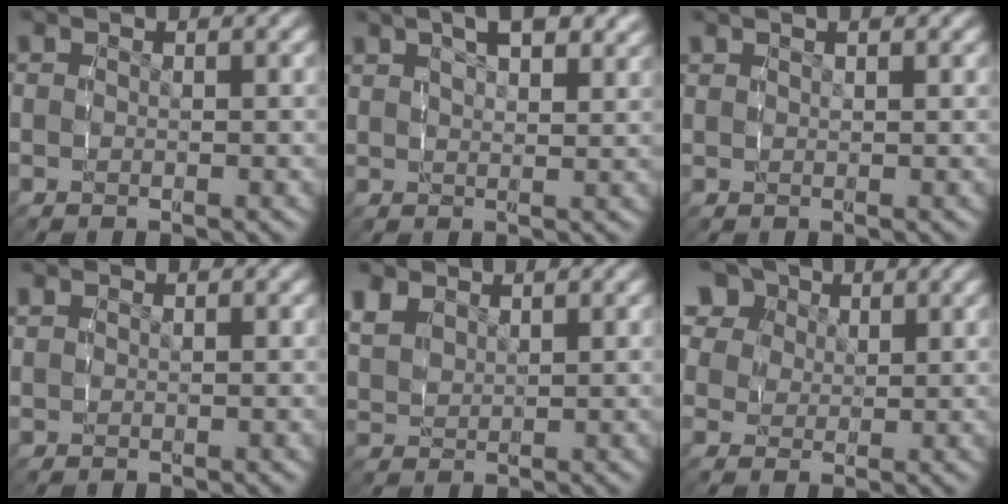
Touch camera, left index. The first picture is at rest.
{"total": 4.5, "force": [3.0, 1.5, 3.0], "torque": [-0.034, 0.010, 0.051]}
{"total": 0.9, "force": [0.7, 0.0, 0.5], "torque": [-0.004, -0.002, 0.020]}
{"total": 0.7, "force": [0.5, 0.3, 0.3], "torque": [-0.008, -0.004, 0.019]}
{"total": 2.8, "force": [1.8, 1.8, 1.2], "torque": [-0.038, -0.005, 0.047]}
{"total": 8.1, "force": [4.4, 5.6, 3.8], "torque": [-0.070, 0.006, 0.073]}